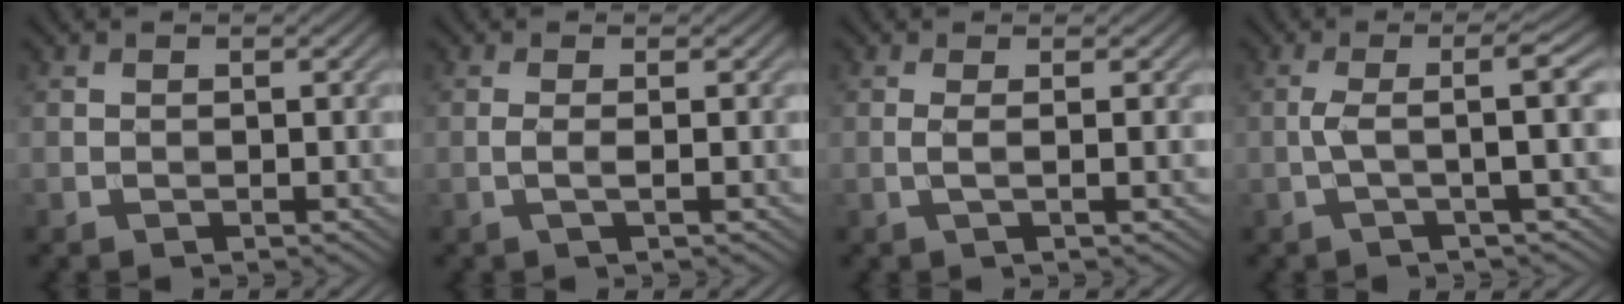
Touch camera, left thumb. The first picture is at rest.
{"total": 1.6, "force": [-0.2, 0.2, 1.6], "torque": [-0.031, 0.003, -0.011]}
{"total": 2.3, "force": [0.1, 0.4, 2.3], "torque": [-0.038, 0.005, -0.005]}
{"total": 4.7, "force": [-0.3, 0.5, 4.7], "torque": [-0.079, 0.012, -0.018]}